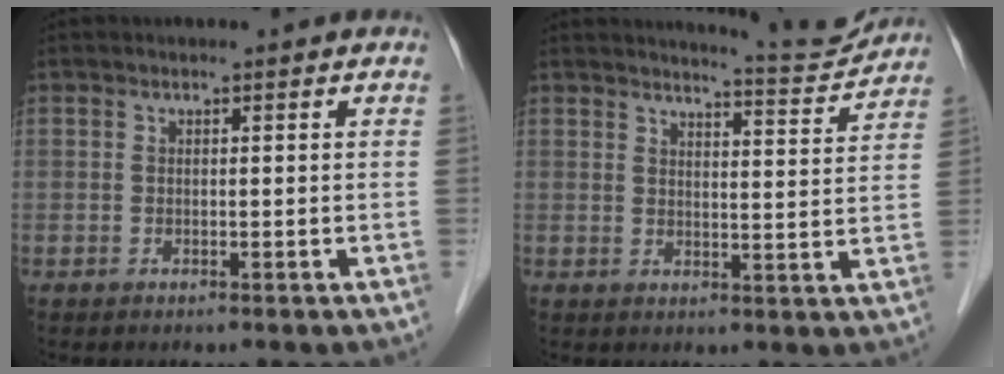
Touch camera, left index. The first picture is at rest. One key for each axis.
{"total": 6.6, "fx": 6.6, "fy": -0.6, "fz": 0.1, "tx": -0.017, "ty": -0.022, "tz": 0.086}